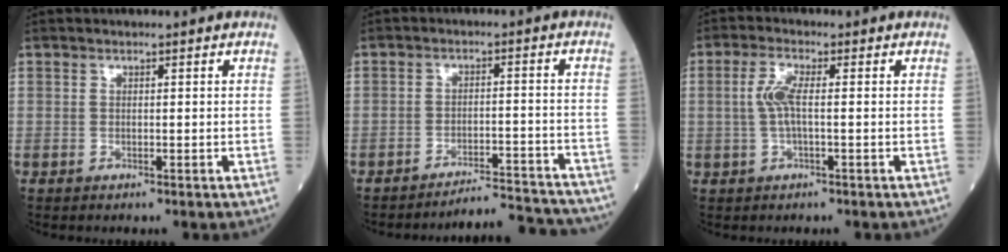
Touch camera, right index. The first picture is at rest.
{"total": 10.7, "force": [-10.7, -0.1, 0.2], "torque": [0.012, 0.022, -0.143]}
{"total": 4.0, "force": [0.1, 0.7, 3.9], "torque": [-0.092, 0.005, -0.001]}